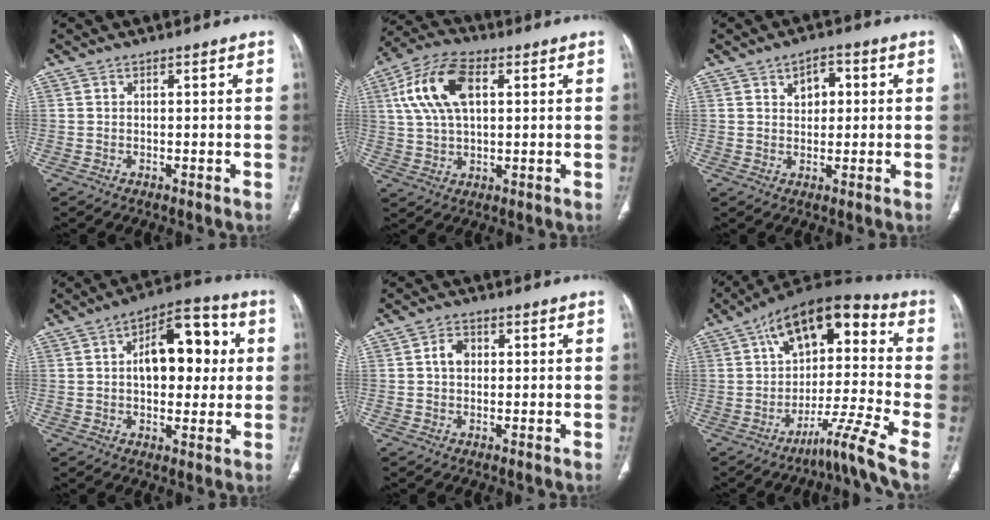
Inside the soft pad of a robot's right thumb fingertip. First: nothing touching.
{"total": 13.0, "force": [3.6, 7.0, 10.4], "torque": [-0.209, 0.015, 0.068]}
{"total": 4.2, "force": [1.4, 2.8, 2.8], "torque": [-0.018, 0.005, 0.017]}
{"total": 14.9, "force": [2.6, 8.3, 12.1], "torque": [-0.131, 0.023, 0.033]}
{"total": 3.2, "force": [0.4, 2.5, 2.0], "torque": [-0.029, 0.010, 0.003]}
{"total": 16.7, "force": [-3.3, 3.2, 16.0], "torque": [-0.240, 0.057, -0.069]}